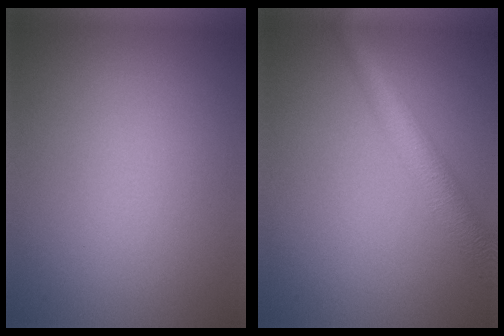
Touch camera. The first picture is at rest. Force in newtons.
{"total": 4.8, "press": 4.8, "slide": 0.2}